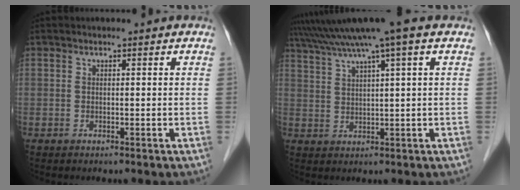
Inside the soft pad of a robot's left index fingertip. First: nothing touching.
{"total": 8.6, "force": [6.3, -1.6, 5.6], "torque": [-0.102, 0.030, 0.099]}